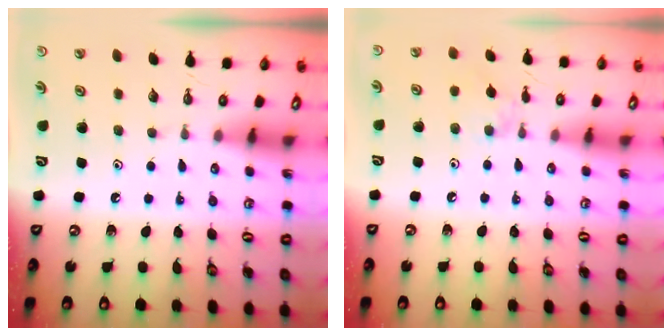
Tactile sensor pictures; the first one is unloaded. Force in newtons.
{"total": 4.5, "press": 4.4, "slide": 0.6}